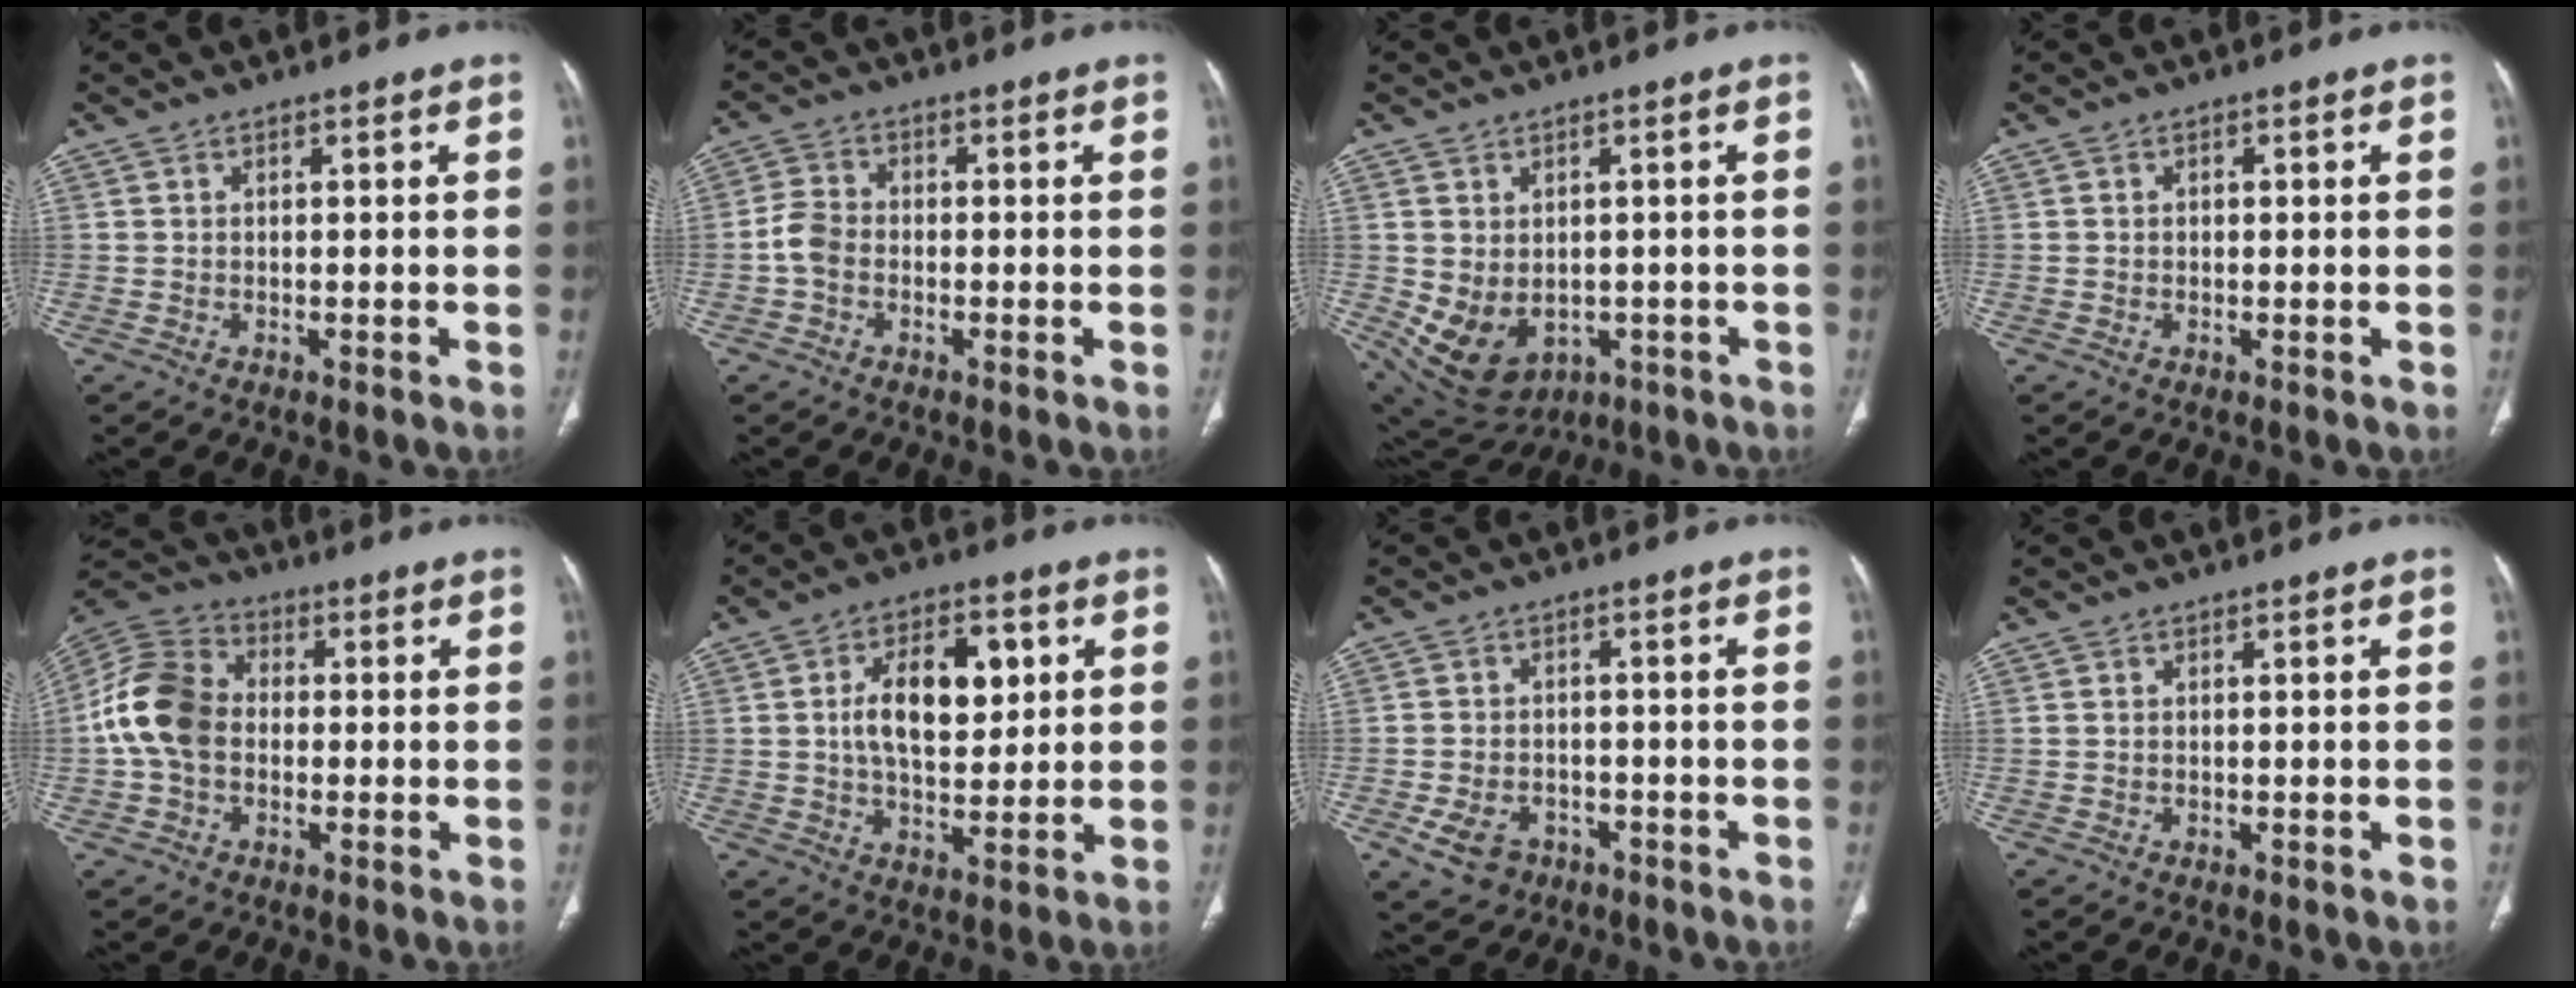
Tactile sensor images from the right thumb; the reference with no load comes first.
{"total": 4.1, "force": [-1.2, 3.0, 2.5], "torque": [-0.049, 0.012, -0.031]}
{"total": 11.7, "force": [-2.7, 8.9, 7.1], "torque": [-0.113, 0.003, -0.010]}
{"total": 2.7, "force": [0.0, 2.1, 1.7], "torque": [-0.013, 0.008, -0.003]}
{"total": 12.8, "force": [-0.7, 9.5, 8.6], "torque": [-0.165, 0.033, -0.024]}
{"total": 12.8, "force": [2.6, 7.1, 10.3], "torque": [-0.139, 0.000, 0.044]}
{"total": 6.5, "force": [-3.1, 5.0, 2.8], "torque": [-0.048, 0.022, -0.041]}
{"total": 0.0}